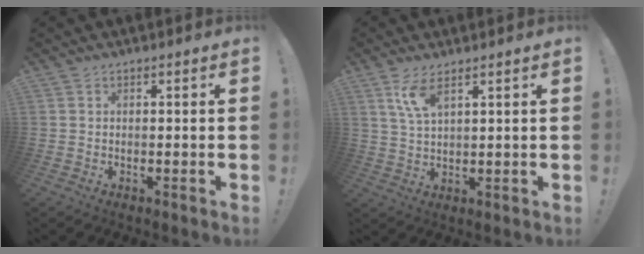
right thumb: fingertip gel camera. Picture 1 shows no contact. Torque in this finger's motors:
{"motor_torque": [0.00, 0.00, 0.05, 0.04, 0.00]}